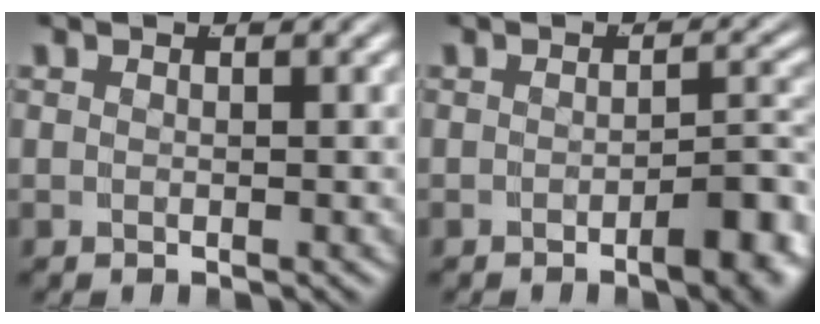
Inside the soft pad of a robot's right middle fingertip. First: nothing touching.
{"total": 3.7, "force": [-2.0, 0.7, 3.1], "torque": [-0.029, 0.004, -0.034]}